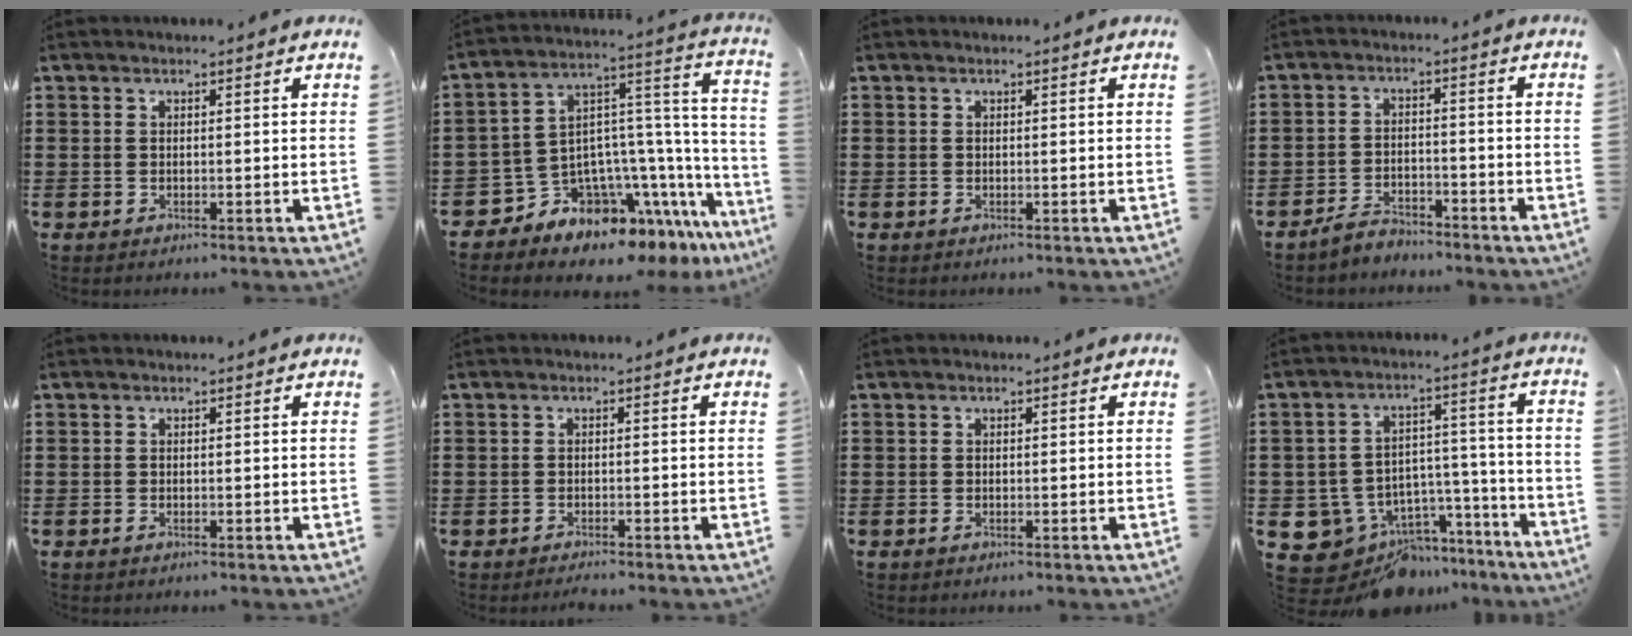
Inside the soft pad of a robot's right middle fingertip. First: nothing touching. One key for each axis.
{"total": 8.4, "fx": -6.9, "fy": 4.0, "fz": 2.3, "tx": -0.073, "ty": -0.025, "tz": -0.137}
{"total": 0.0}
{"total": 3.5, "fx": -3.4, "fy": 0.6, "fz": 0.2, "tx": -0.009, "ty": 0.007, "tz": -0.070}
{"total": 0.0}
{"total": 1.1, "fx": -1.1, "fy": 0.0, "fz": 0.1, "tx": -0.005, "ty": 0.000, "tz": -0.021}
{"total": 0.0}
{"total": 8.0, "fx": -5.9, "fy": 5.3, "fz": 1.2, "tx": -0.033, "ty": 0.017, "tz": -0.101}